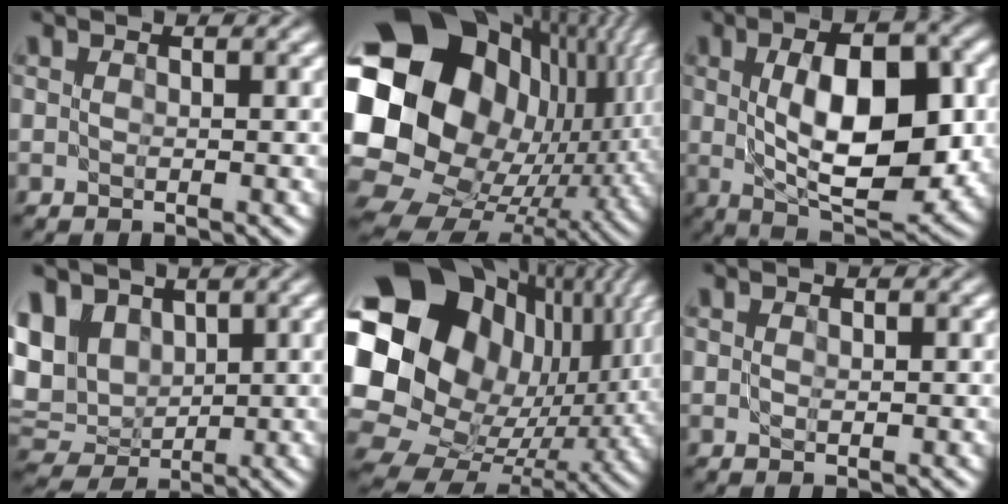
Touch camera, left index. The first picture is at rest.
{"total": 22.2, "force": [2.8, 17.8, 13.0], "torque": [-0.280, -0.006, 0.050]}
{"total": 11.2, "force": [0.5, 5.0, 10.0], "torque": [-0.155, -0.002, 0.014]}
{"total": 9.3, "force": [2.8, 7.0, 5.4], "torque": [-0.132, 0.017, 0.049]}
{"total": 22.2, "force": [5.0, 17.7, 12.4], "torque": [-0.274, 0.006, 0.093]}
{"total": 0.6, "force": [-0.1, 0.3, 0.5], "torque": [-0.011, -0.001, 0.000]}